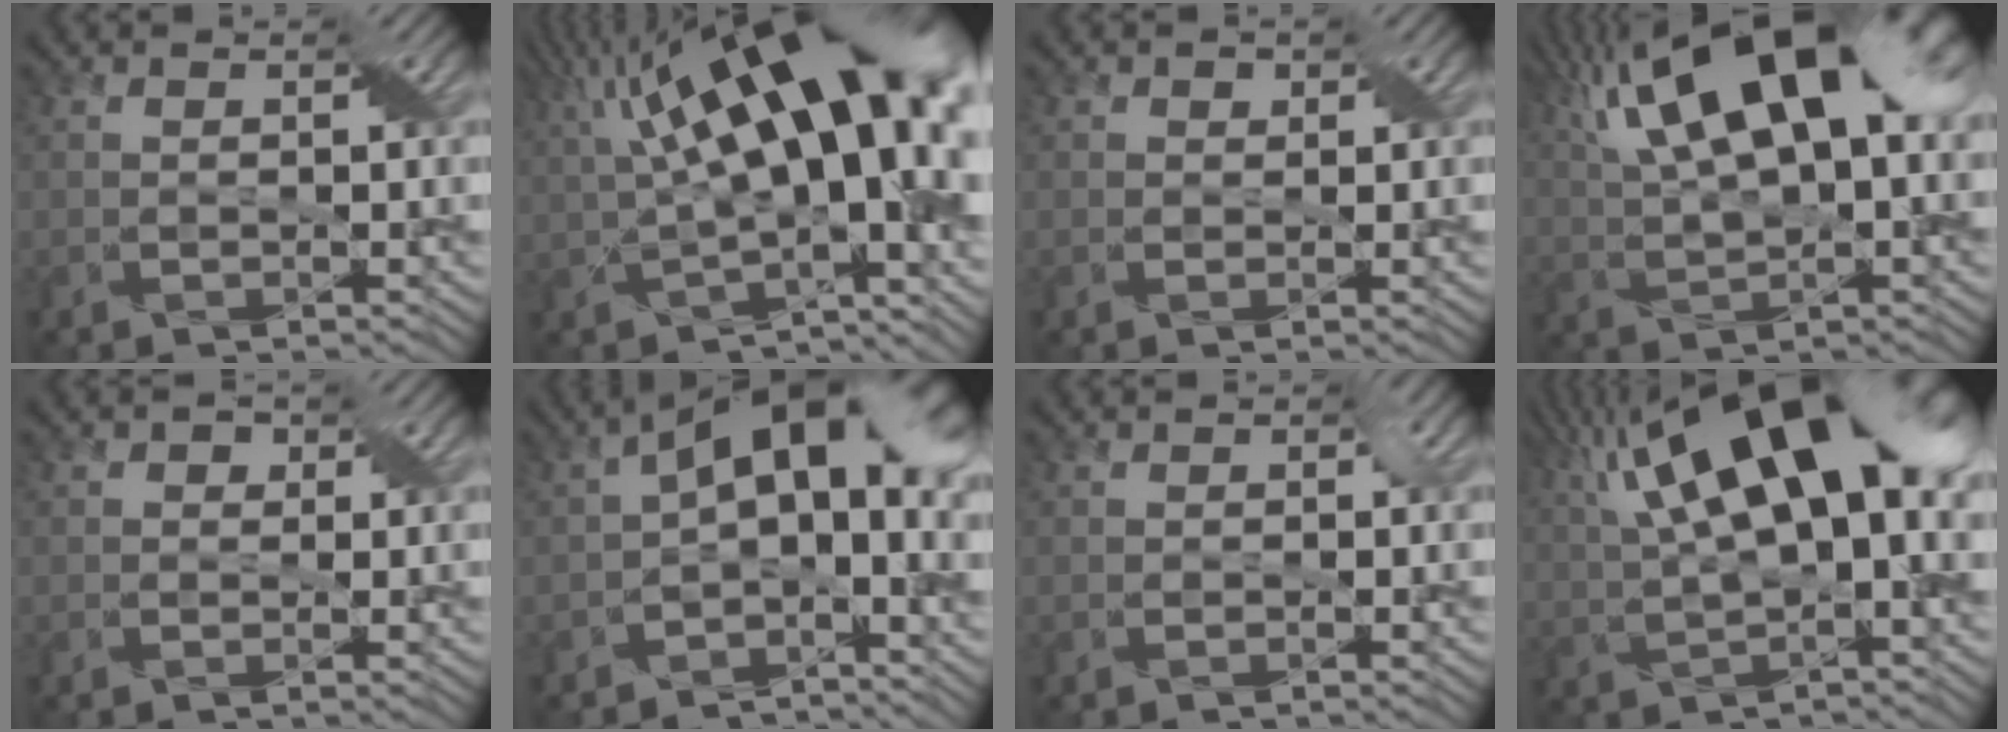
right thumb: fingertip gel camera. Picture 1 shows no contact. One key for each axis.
{"total": 19.9, "fx": 3.3, "fy": 7.9, "fz": 18.0, "tx": -0.254, "ty": 0.015, "tz": 0.067}
{"total": 0.6, "fx": 0.4, "fy": 0.4, "fz": -0.1, "tx": -0.001, "ty": -0.001, "tz": 0.003}
{"total": 20.6, "fx": 7.9, "fy": 9.4, "fz": 16.6, "tx": -0.291, "ty": 0.076, "tz": 0.114}
{"total": 1.1, "fx": 0.3, "fy": 1.1, "fz": 0.2, "tx": 0.001, "ty": 0.004, "tz": -0.004}
{"total": 13.8, "fx": 0.0, "fy": 8.0, "fz": 11.2, "tx": -0.168, "ty": -0.009, "tz": 0.006}
{"total": 0.6, "fx": -0.1, "fy": 0.5, "fz": 0.4, "tx": -0.004, "ty": -0.002, "tz": -0.004}
{"total": 18.4, "fx": 6.0, "fy": 7.4, "fz": 15.7, "tx": -0.270, "ty": 0.045, "tz": 0.092}